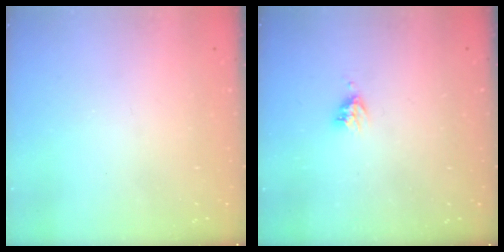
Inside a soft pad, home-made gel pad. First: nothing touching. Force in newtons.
{"total": 4.3, "press": 4.2, "slide": 0.5}